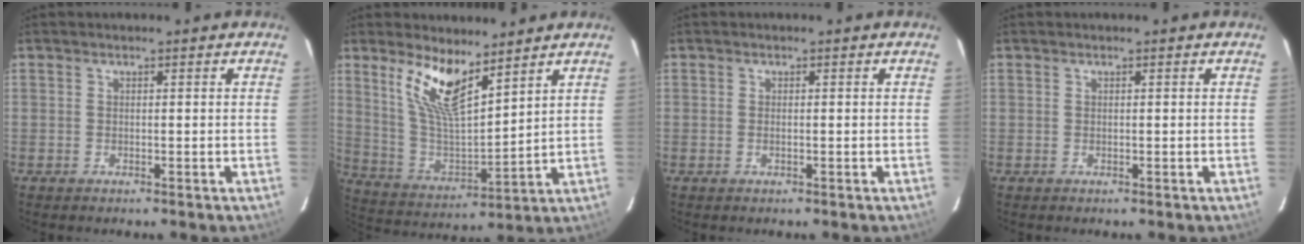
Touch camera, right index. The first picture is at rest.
{"total": 11.9, "force": [7.8, 3.3, 8.3], "torque": [-0.169, -0.005, 0.162]}
{"total": 0.6, "force": [-0.1, 0.1, 0.6], "torque": [-0.013, 0.002, -0.004]}
{"total": 0.0}